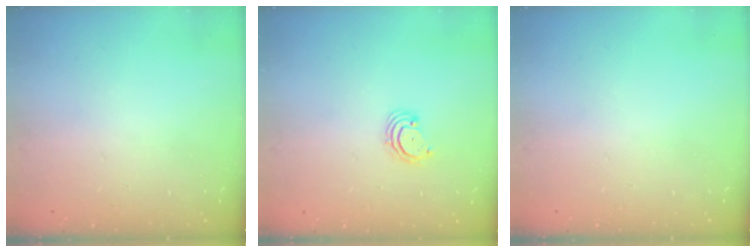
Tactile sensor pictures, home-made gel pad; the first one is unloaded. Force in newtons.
{"total": 2.6, "press": 2.6, "slide": 0.3}
{"total": 0.0}